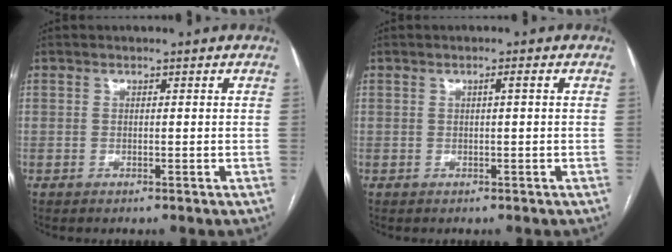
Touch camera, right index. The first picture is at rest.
{"total": 0.9, "force": [0.2, -0.1, 0.9], "torque": [-0.014, 0.003, 0.003]}